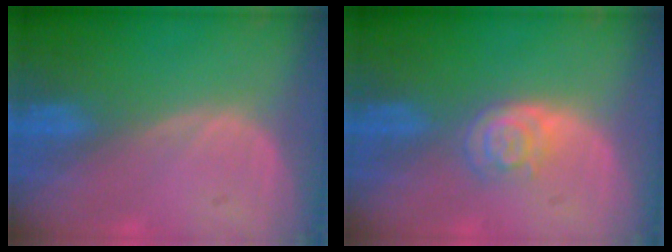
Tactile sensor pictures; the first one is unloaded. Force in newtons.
{"total": 3.9, "press": 3.7, "slide": 1.2}